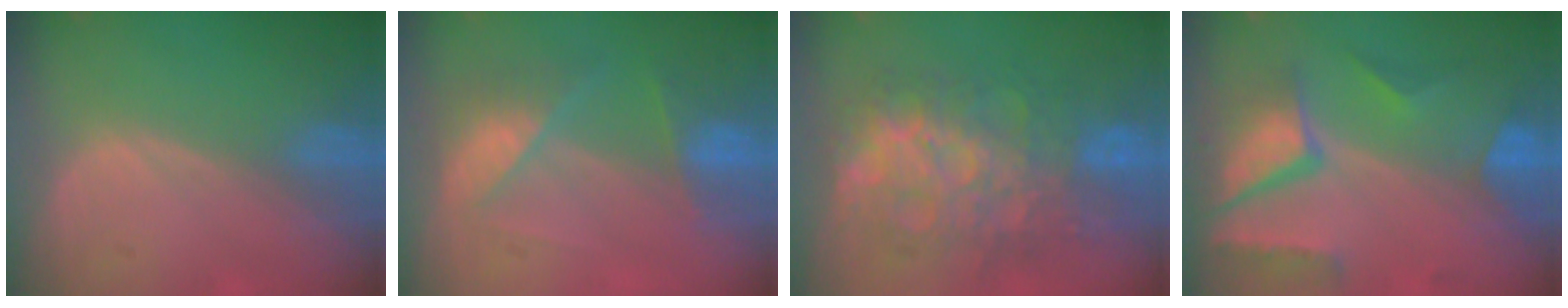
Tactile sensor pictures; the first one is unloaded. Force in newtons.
{"total": 7.3, "press": 6.6, "slide": 3.3}
{"total": 12.1, "press": 12.0, "slide": 1.2}
{"total": 10.4, "press": 8.8, "slide": 5.6}